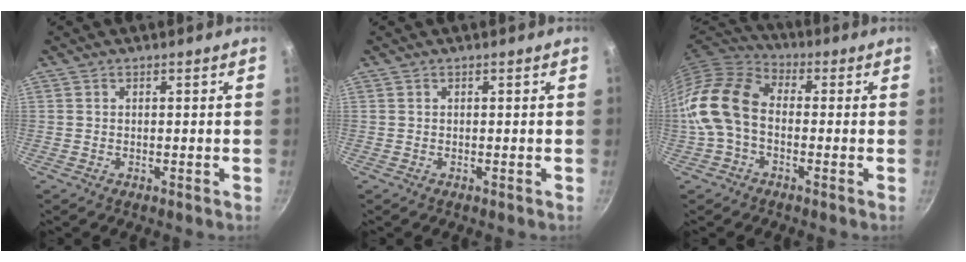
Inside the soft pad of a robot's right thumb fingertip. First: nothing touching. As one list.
[{"total": 0.0}, {"total": 13.1, "force": [-1.8, 8.9, 9.4], "torque": [-0.166, 0.038, -0.057]}]